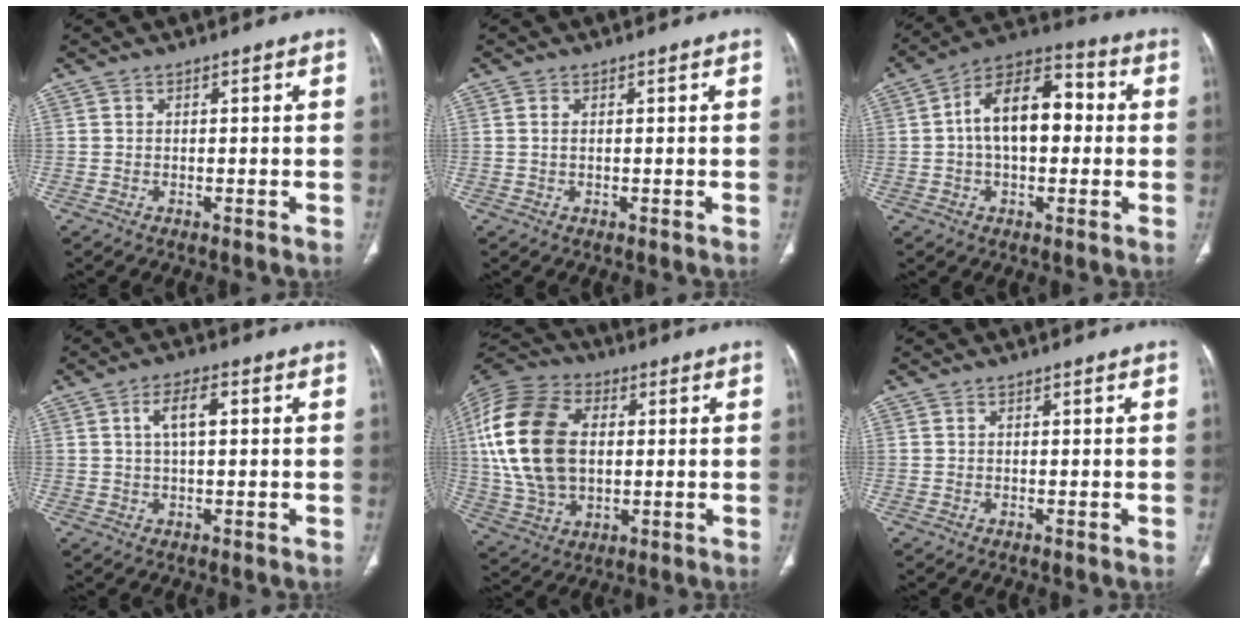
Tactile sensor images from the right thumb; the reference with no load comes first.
{"total": 0.5, "force": [0.1, 0.2, 0.4], "torque": [-0.013, 0.002, 0.002]}
{"total": 14.4, "force": [0.8, 8.4, 11.7], "torque": [-0.174, 0.038, 0.001]}
{"total": 4.8, "force": [1.1, 1.9, 4.3], "torque": [-0.080, 0.009, 0.019]}
{"total": 21.8, "force": [2.4, 14.2, 16.4], "torque": [-0.336, 0.004, 0.046]}
{"total": 0.0}